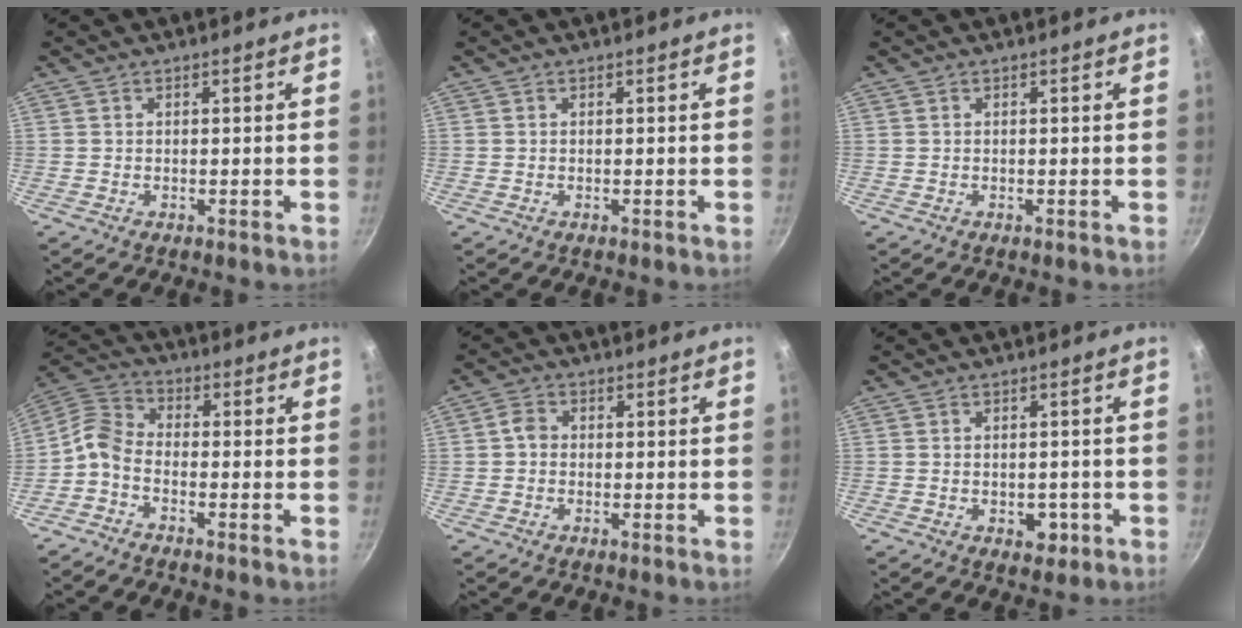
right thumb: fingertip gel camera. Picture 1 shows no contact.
{"total": 0.0}
{"total": 0.0}
{"total": 6.1, "force": [-2.8, 3.7, 3.9], "torque": [-0.090, 0.044, -0.074]}
{"total": 2.7, "force": [-0.1, 2.2, 1.5], "torque": [-0.021, 0.009, -0.009]}
{"total": 3.9, "force": [-1.2, 2.6, 2.5], "torque": [-0.021, 0.003, -0.012]}